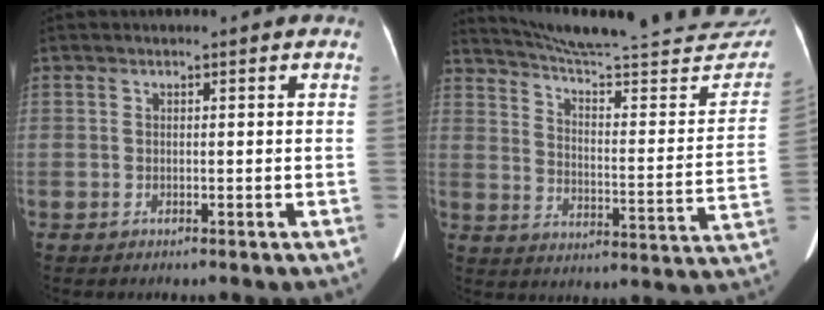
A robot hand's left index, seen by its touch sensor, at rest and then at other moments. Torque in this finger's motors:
{"motor_torque": [0.50, -1.22, -0.02, 0.00]}